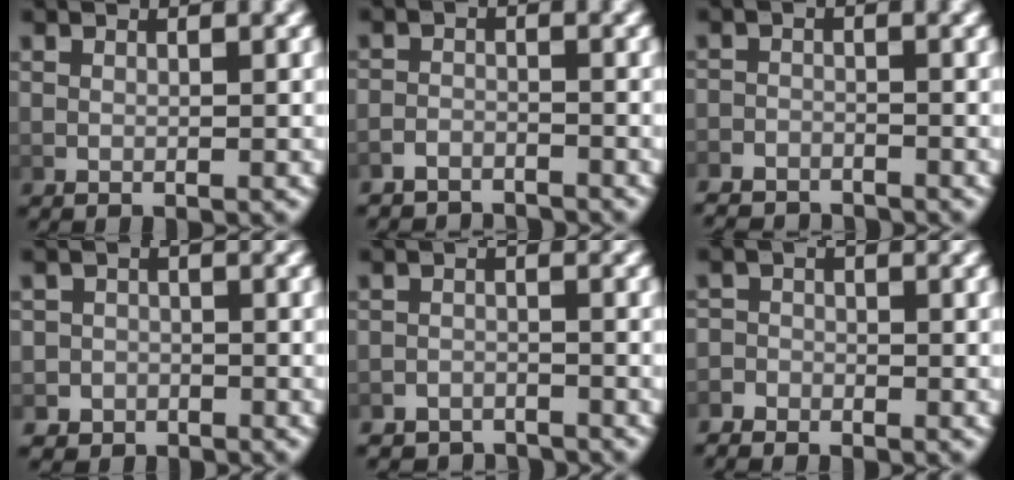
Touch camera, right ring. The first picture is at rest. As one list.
[{"total": 3.7, "force": [-3.7, 0.8, -0.1], "torque": [0.004, -0.014, -0.061]}, {"total": 3.9, "force": [-3.8, 0.9, 0.0], "torque": [0.006, -0.016, -0.064]}, {"total": 4.0, "force": [-2.7, 3.0, -0.3], "torque": [0.008, -0.010, -0.053]}, {"total": 4.2, "force": [-4.0, 1.2, -0.1], "torque": [0.012, -0.013, -0.067]}, {"total": 2.4, "force": [-2.1, 1.0, -0.2], "torque": [0.005, -0.013, -0.038]}]